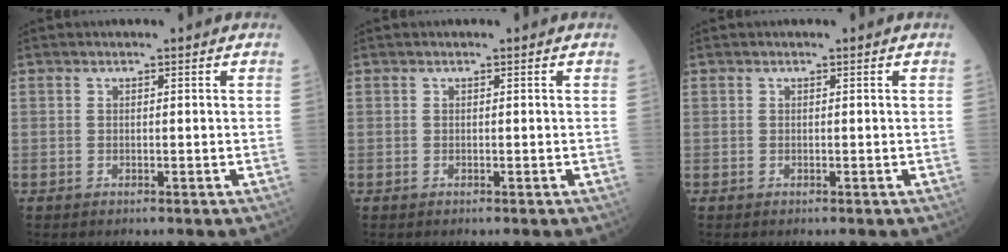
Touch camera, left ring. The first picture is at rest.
{"total": 0.0}
{"total": 0.0}